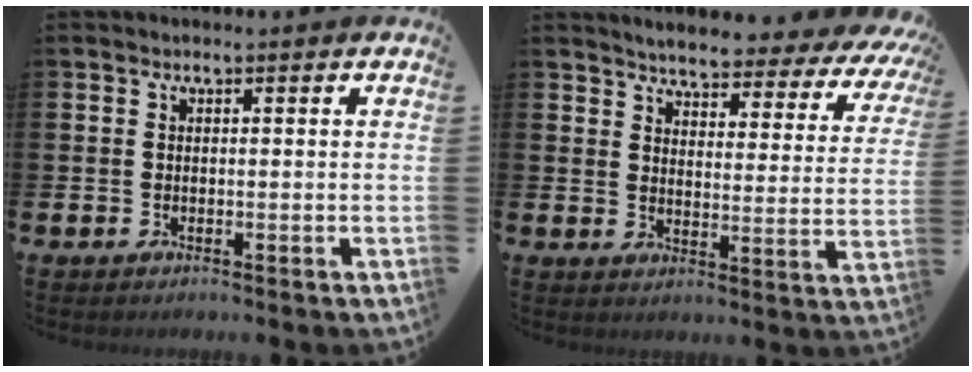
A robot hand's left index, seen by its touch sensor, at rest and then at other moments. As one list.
[{"total": 4.3, "force": [4.0, 0.6, 1.2], "torque": [-0.039, -0.040, 0.061]}]